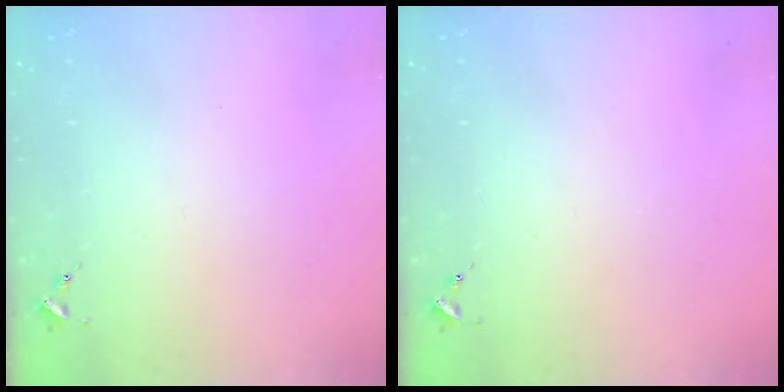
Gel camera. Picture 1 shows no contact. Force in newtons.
{"total": 0.0}